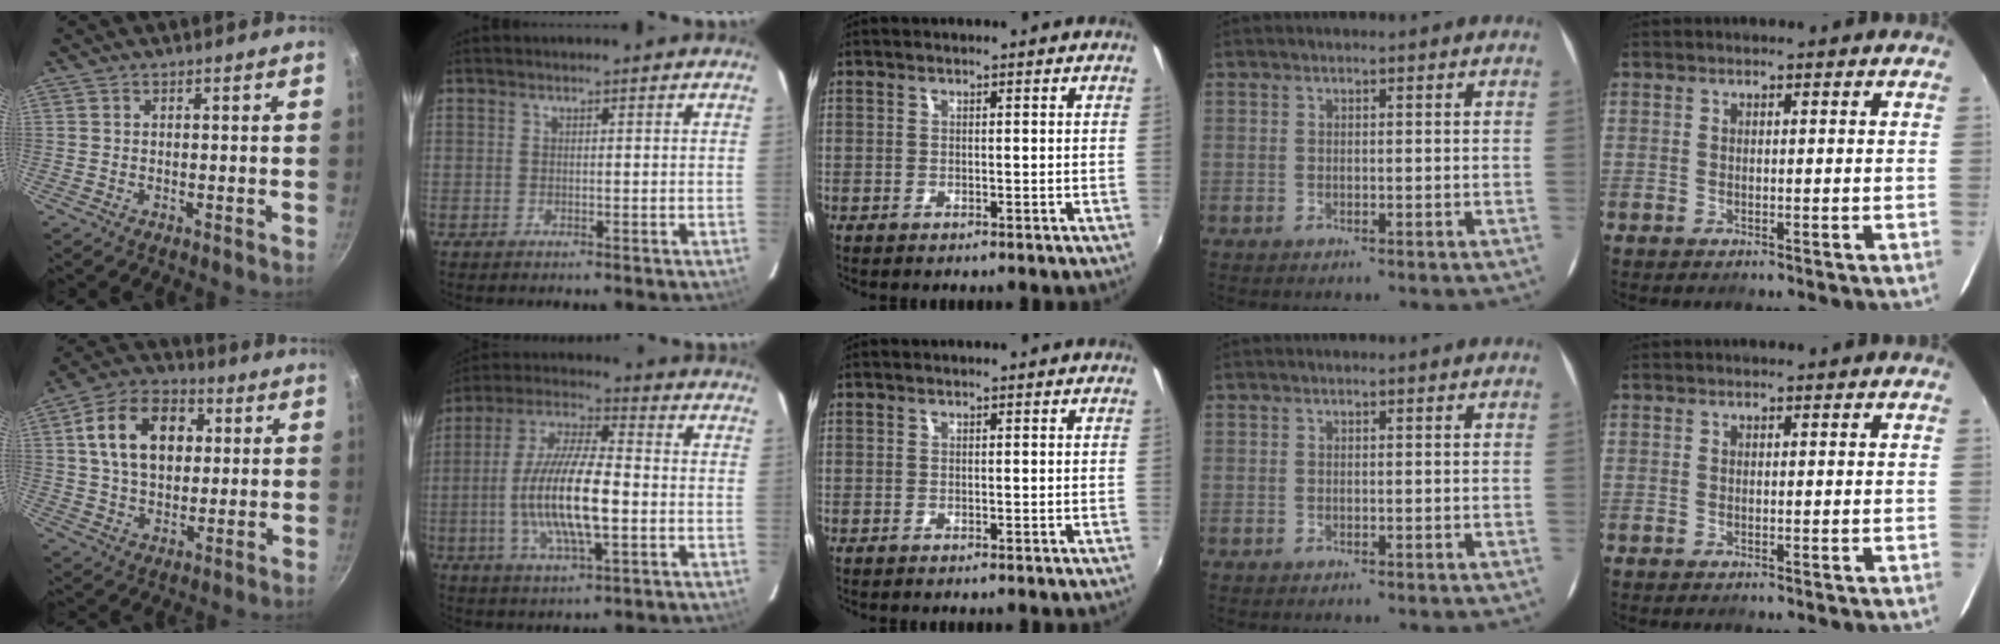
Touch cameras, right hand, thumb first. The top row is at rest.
{"thumb": {"total": 16.0, "force": [3.7, 11.0, 11.0], "torque": [-0.157, 0.013, 0.051]}, "index": {"total": 15.5, "force": [-2.7, 4.2, 14.6], "torque": [-0.293, -0.003, -0.051]}}